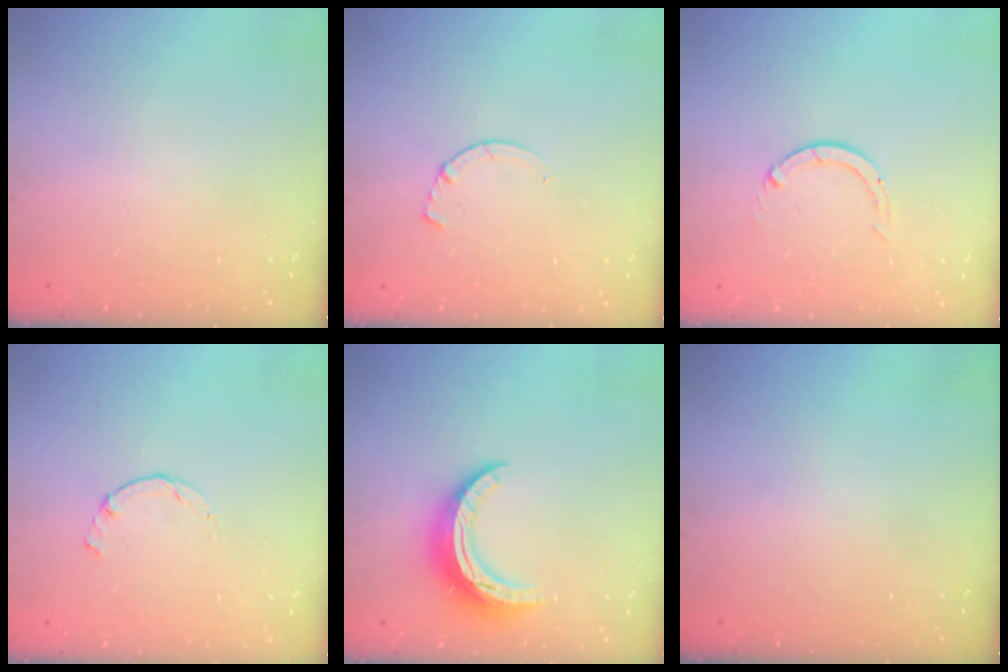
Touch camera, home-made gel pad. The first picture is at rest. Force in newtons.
{"total": 2.9, "press": 2.9, "slide": 0.4}
{"total": 0.0}
{"total": 0.9, "press": 0.9, "slide": 0.3}
{"total": 10.8, "press": 10.8, "slide": 0.5}
{"total": 0.0}